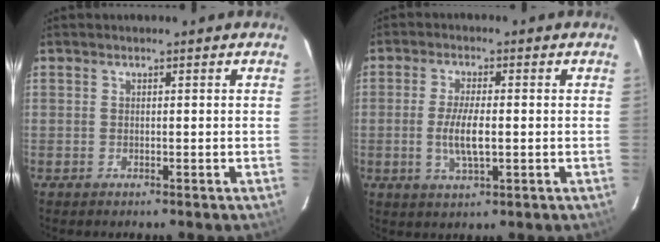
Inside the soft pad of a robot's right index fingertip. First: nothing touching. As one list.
[{"total": 5.2, "force": [-0.7, 1.5, 4.9], "torque": [-0.097, -0.007, -0.012]}]